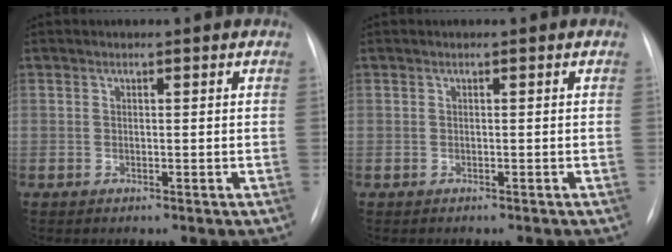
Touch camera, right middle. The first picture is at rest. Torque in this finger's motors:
{"motor_torque": [-0.03, -0.03, -0.02, 0.00]}